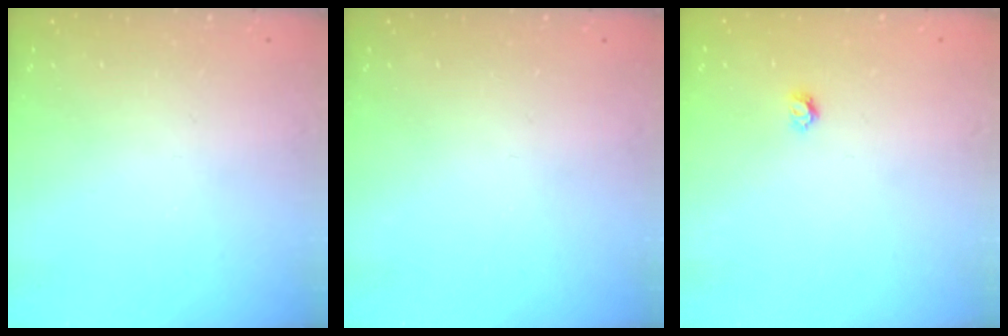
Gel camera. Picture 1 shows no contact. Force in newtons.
{"total": 0.0}
{"total": 3.7, "press": 3.6, "slide": 0.4}